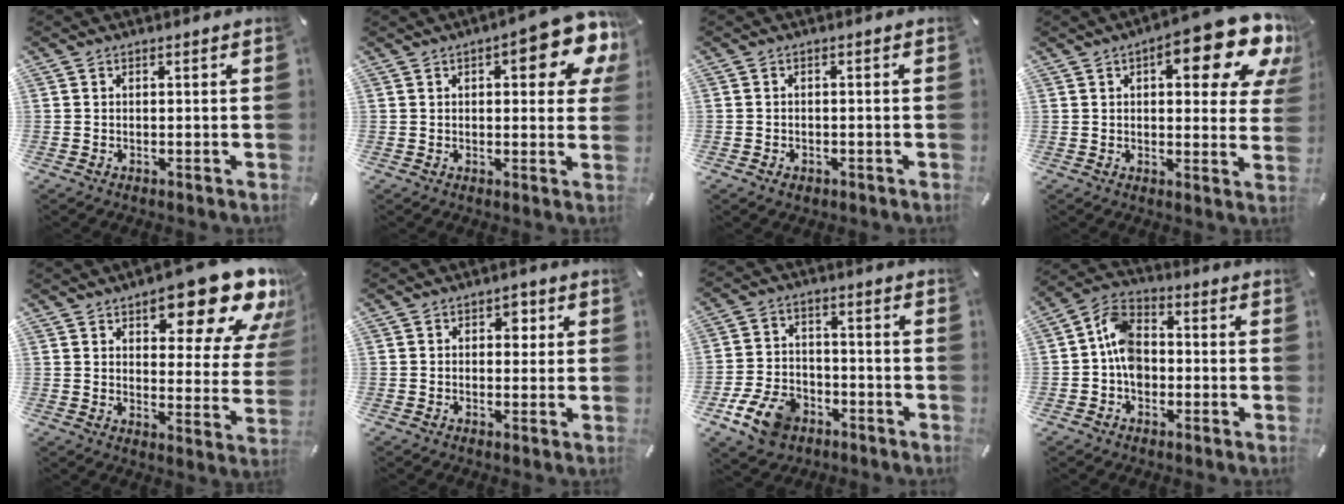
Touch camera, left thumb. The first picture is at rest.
{"total": 12.9, "force": [5.7, 4.9, 10.5], "torque": [-0.127, -0.033, 0.092]}
{"total": 1.4, "force": [-0.7, 1.1, 0.5], "torque": [-0.009, 0.004, -0.016]}
{"total": 17.3, "force": [8.4, 6.6, 13.5], "torque": [-0.166, -0.048, 0.131]}
{"total": 18.7, "force": [12.3, 7.8, 11.7], "torque": [-0.137, -0.092, 0.198]}
{"total": 2.9, "force": [0.8, 2.1, 1.9], "torque": [-0.008, -0.004, 0.003]}
{"total": 11.1, "force": [-5.8, 7.6, 5.6], "torque": [-0.104, 0.040, -0.103]}
{"total": 8.6, "force": [-1.6, 6.5, 5.4], "torque": [-0.115, 0.025, -0.027]}